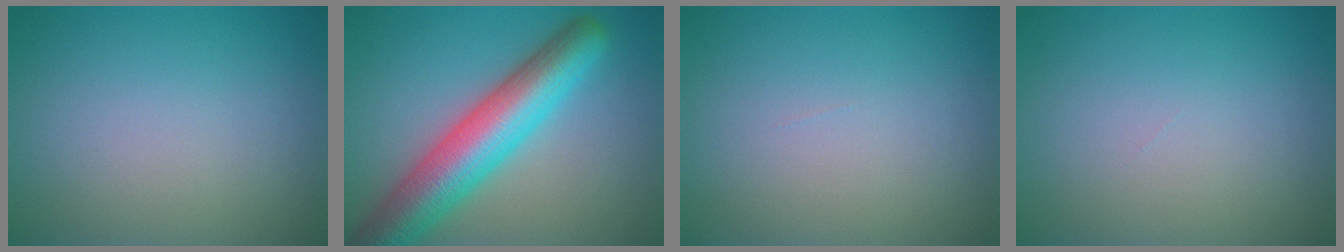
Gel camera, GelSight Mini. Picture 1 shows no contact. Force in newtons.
{"total": 9.1, "press": 9.1, "slide": 0.5}
{"total": 0.0}
{"total": 0.0}